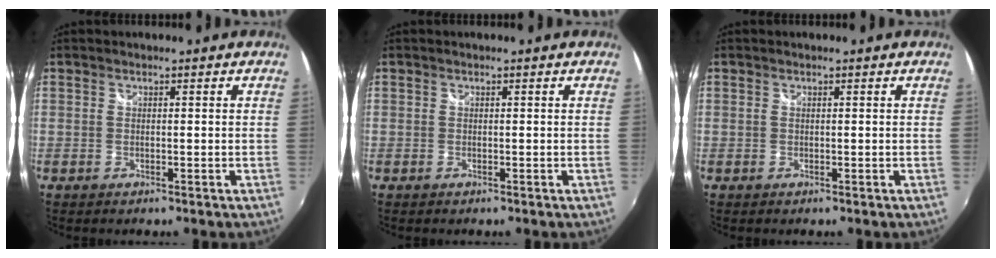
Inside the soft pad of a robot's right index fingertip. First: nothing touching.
{"total": 0.0}
{"total": 0.0}